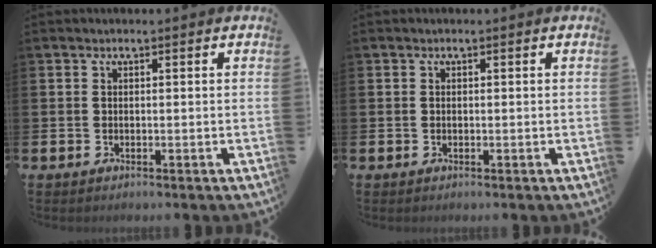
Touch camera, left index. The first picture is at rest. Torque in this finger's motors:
{"motor_torque": [-0.08, -0.07, 0.01, -0.01]}